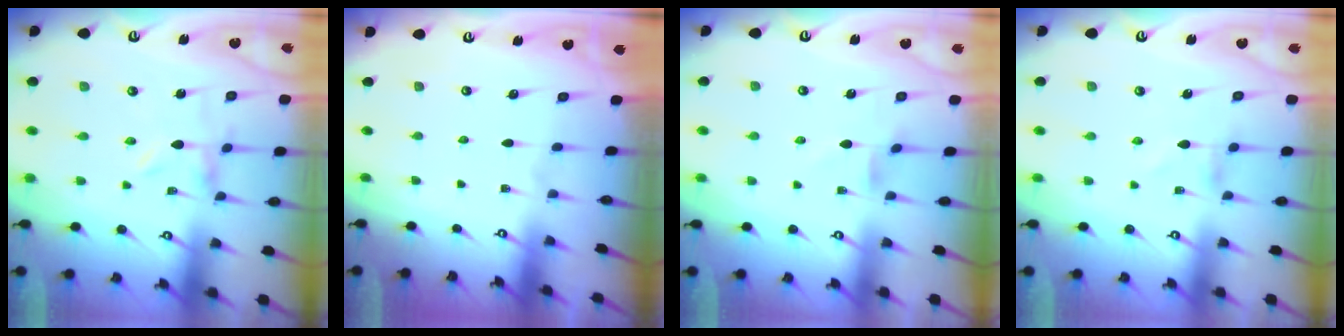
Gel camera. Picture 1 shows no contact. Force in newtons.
{"total": 0.0}
{"total": 3.0, "press": 2.9, "slide": 0.5}
{"total": 1.7, "press": 1.6, "slide": 0.3}